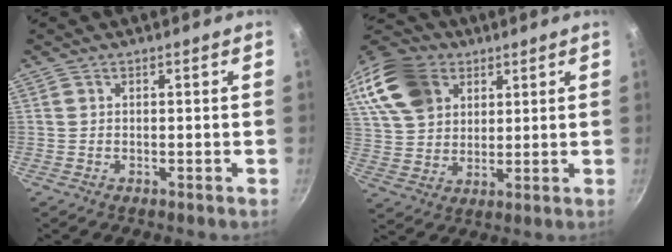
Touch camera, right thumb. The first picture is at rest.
{"total": 16.5, "force": [7.6, 12.0, 8.5], "torque": [-0.150, -0.006, 0.144]}